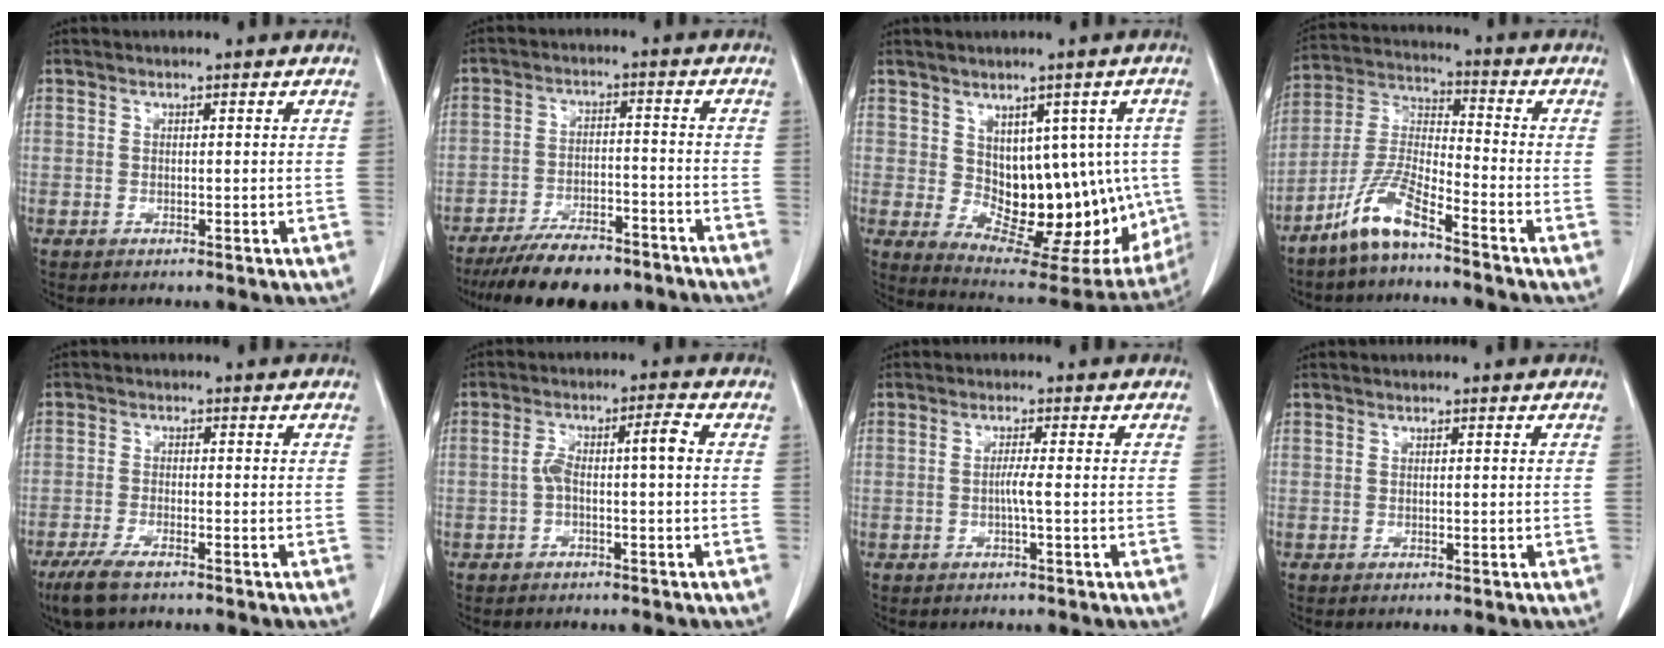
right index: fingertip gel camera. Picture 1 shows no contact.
{"total": 12.5, "force": [-10.1, 4.1, 6.1], "torque": [-0.088, -0.002, -0.157]}
{"total": 15.5, "force": [0.0, 8.6, 12.9], "torque": [-0.153, 0.009, 0.026]}
{"total": 9.0, "force": [-6.4, 1.3, 6.2], "torque": [-0.140, -0.007, -0.133]}
{"total": 5.2, "force": [-3.7, 1.1, 3.5], "torque": [-0.076, -0.011, -0.062]}
{"total": 4.8, "force": [-0.4, 0.7, 4.8], "torque": [-0.092, 0.027, -0.004]}
{"total": 1.9, "force": [-0.4, -0.4, 1.8], "torque": [-0.034, -0.001, -0.010]}
{"total": 0.0}